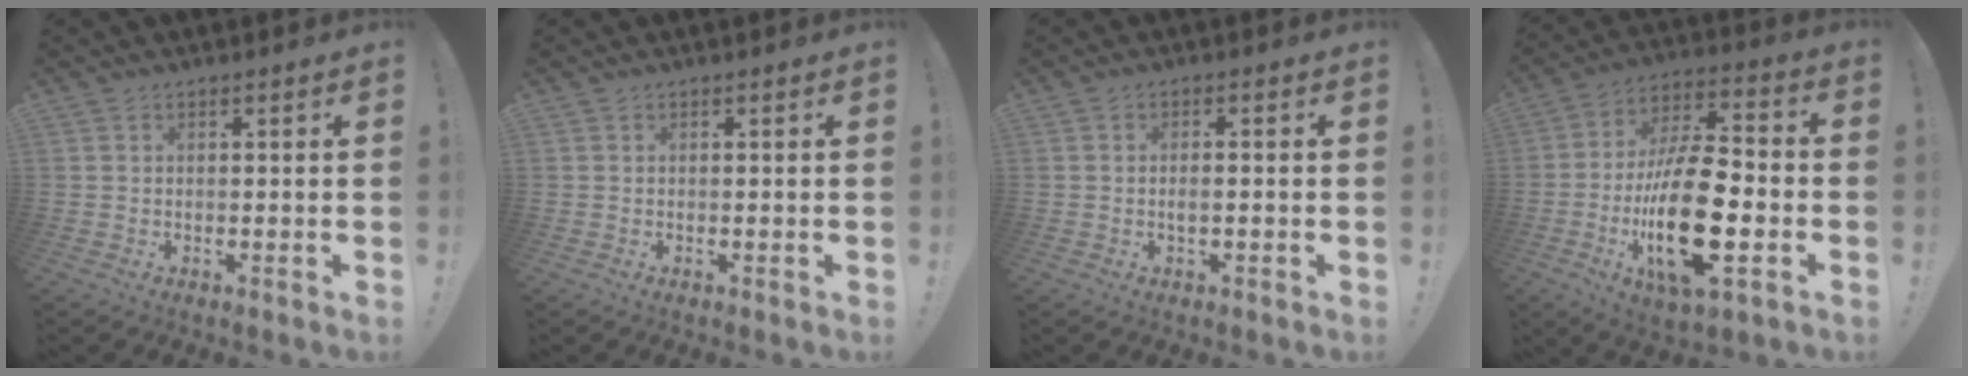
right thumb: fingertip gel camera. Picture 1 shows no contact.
{"total": 0.0}
{"total": 2.2, "force": [-1.0, 0.5, 1.8], "torque": [-0.036, 0.005, -0.018]}
{"total": 24.3, "force": [-5.8, 9.5, 21.6], "torque": [-0.420, 0.018, -0.091]}